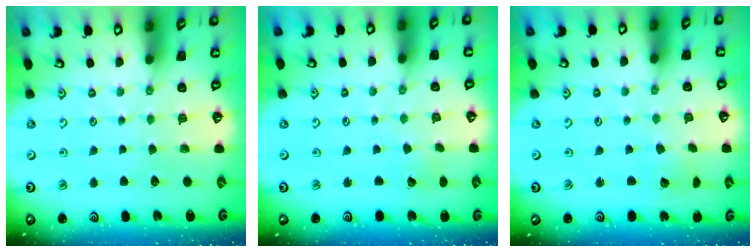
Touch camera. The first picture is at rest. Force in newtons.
{"total": 2.6, "press": 2.6, "slide": 0.3}
{"total": 2.4, "press": 2.4, "slide": 0.3}